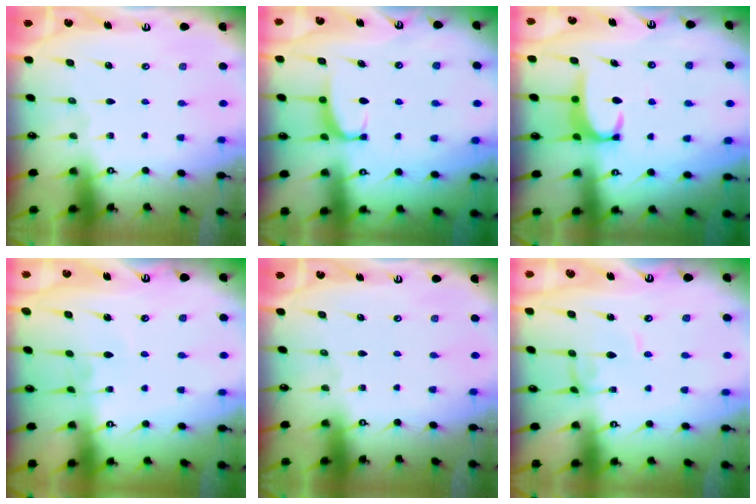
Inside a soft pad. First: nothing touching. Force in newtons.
{"total": 2.4, "press": 2.3, "slide": 0.7}
{"total": 2.9, "press": 2.8, "slide": 0.5}
{"total": 3.9, "press": 3.9, "slide": 0.1}
{"total": 0.0}
{"total": 1.0, "press": 1.0, "slide": 0.3}